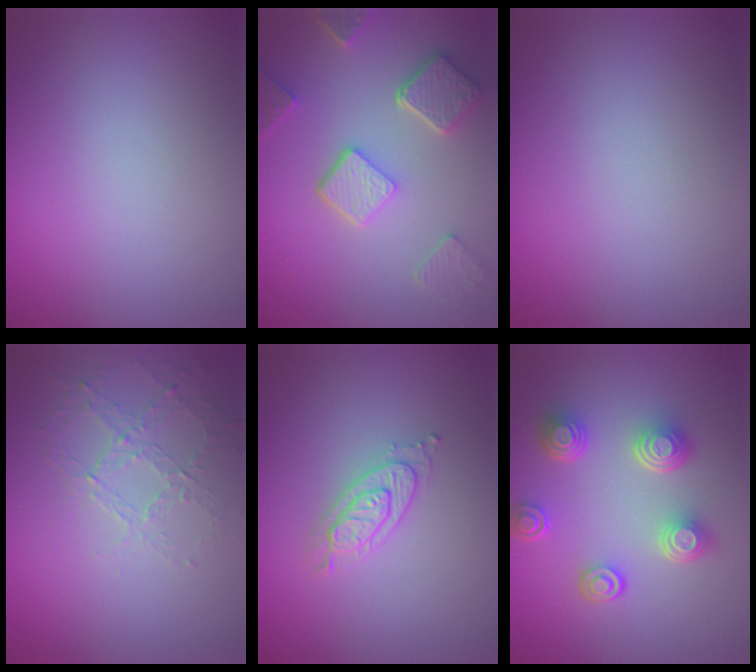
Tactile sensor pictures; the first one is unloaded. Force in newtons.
{"total": 5.1, "press": 3.9, "slide": 3.3}
{"total": 0.0}
{"total": 1.6, "press": 1.1, "slide": 1.2}
{"total": 2.1, "press": 2.1, "slide": 0.2}
{"total": 4.9, "press": 3.5, "slide": 3.4}